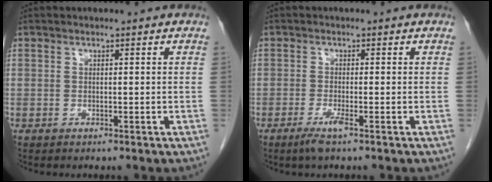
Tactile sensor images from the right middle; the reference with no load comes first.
{"total": 2.3, "force": [-1.4, -0.2, 1.8], "torque": [-0.041, -0.007, -0.031]}